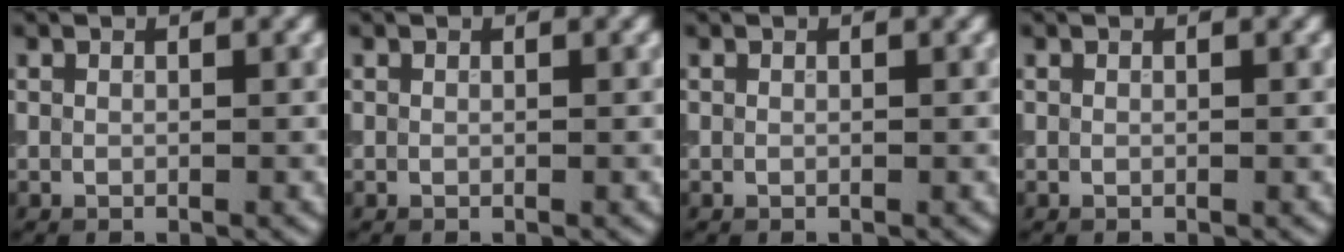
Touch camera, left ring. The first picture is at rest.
{"total": 0.0}
{"total": 0.0}
{"total": 0.0}